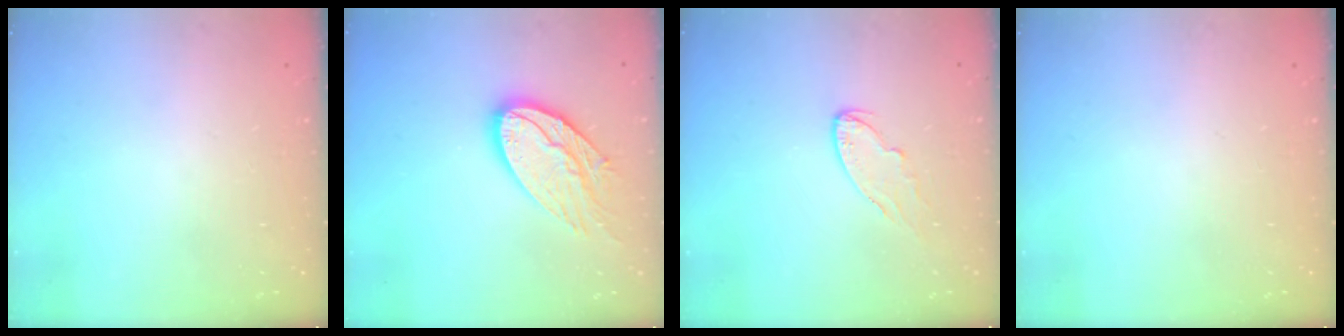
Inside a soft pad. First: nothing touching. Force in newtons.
{"total": 16.2, "press": 16.1, "slide": 1.2}
{"total": 6.1, "press": 6.1, "slide": 0.6}
{"total": 0.0}